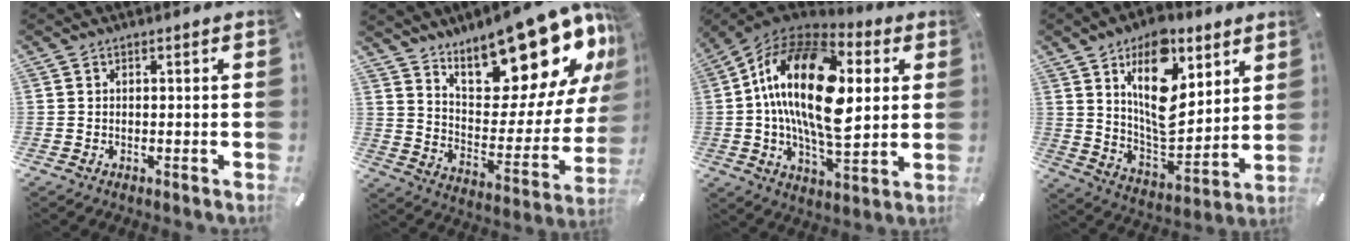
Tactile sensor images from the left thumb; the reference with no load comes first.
{"total": 22.3, "force": [17.7, 8.2, 10.8], "torque": [-0.122, -0.142, 0.292]}
{"total": 25.5, "force": [3.6, 13.4, 21.4], "torque": [-0.416, -0.004, 0.052]}
{"total": 18.5, "force": [9.4, 9.9, 12.4], "torque": [-0.212, -0.048, 0.163]}